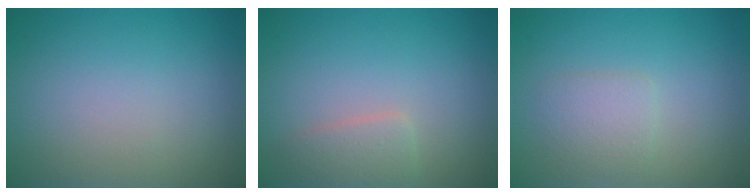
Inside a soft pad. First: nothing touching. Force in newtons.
{"total": 2.0, "press": 2.0, "slide": 0.1}
{"total": 1.9, "press": 1.9, "slide": 0.0}